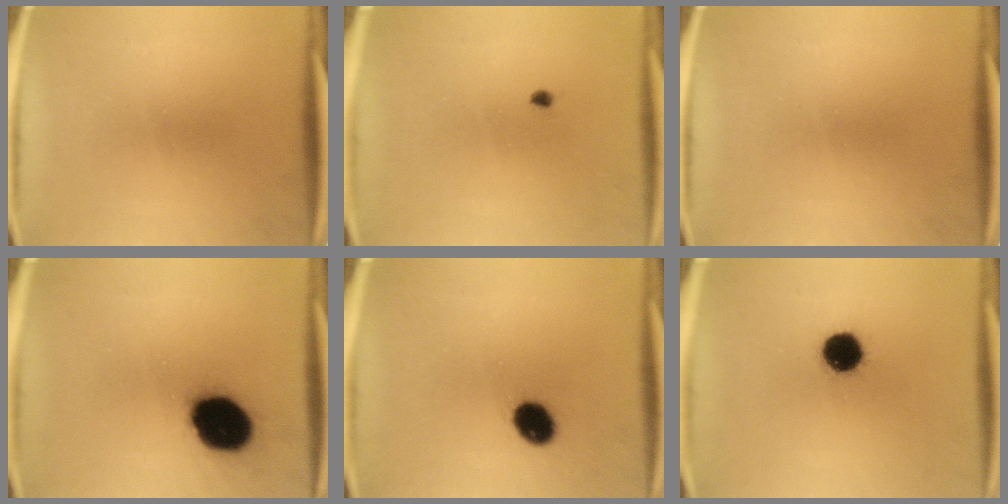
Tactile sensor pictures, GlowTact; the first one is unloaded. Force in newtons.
{"total": 0.7}
{"total": 0.0}
{"total": 18.1}
{"total": 7.2}
{"total": 10.1}